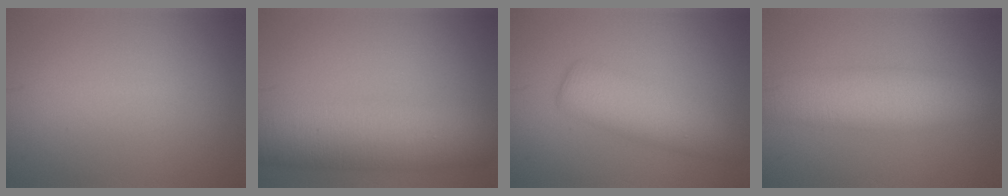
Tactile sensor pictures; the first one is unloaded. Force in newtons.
{"total": 8.8, "press": 8.8, "slide": 0.2}
{"total": 4.5, "press": 4.5, "slide": 0.1}
{"total": 6.3, "press": 6.3, "slide": 0.3}